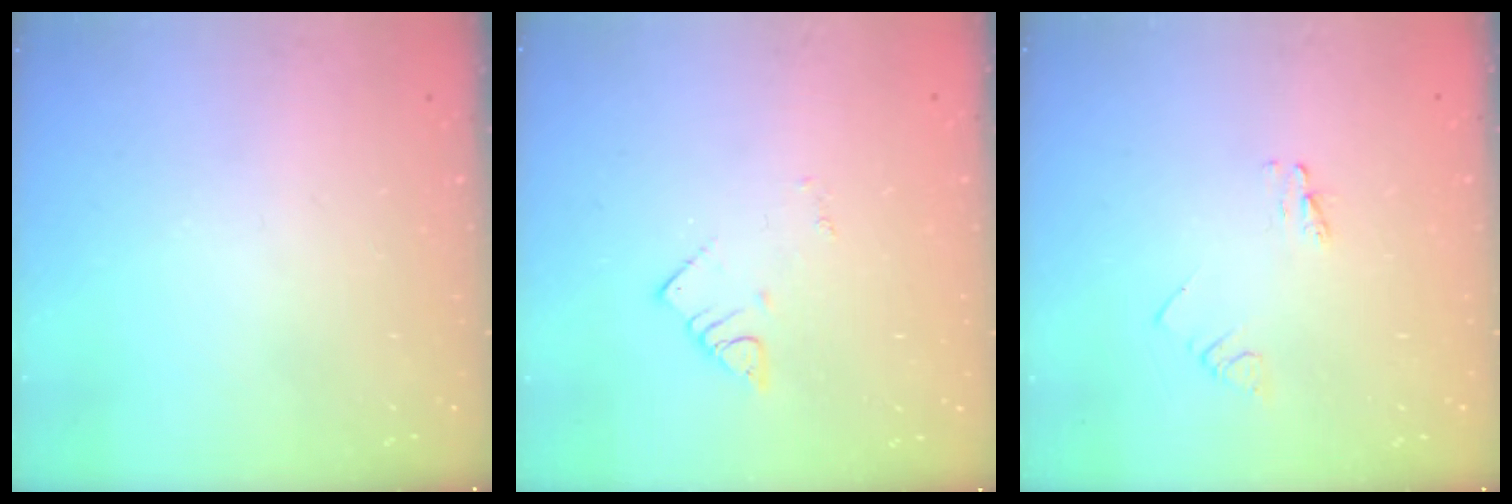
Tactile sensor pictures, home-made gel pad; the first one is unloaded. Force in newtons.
{"total": 2.1, "press": 2.1, "slide": 0.3}
{"total": 2.6, "press": 2.6, "slide": 0.4}